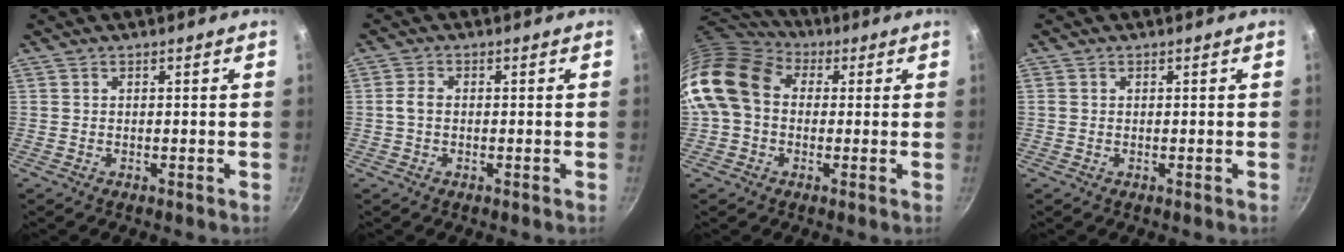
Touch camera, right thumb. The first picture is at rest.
{"total": 2.3, "force": [-0.2, 1.6, 1.7], "torque": [-0.034, 0.011, -0.006]}
{"total": 14.2, "force": [1.7, 11.0, 8.8], "torque": [-0.145, 0.023, 0.014]}
{"total": 0.9, "force": [0.2, 0.8, 0.4], "torque": [-0.008, 0.003, 0.002]}